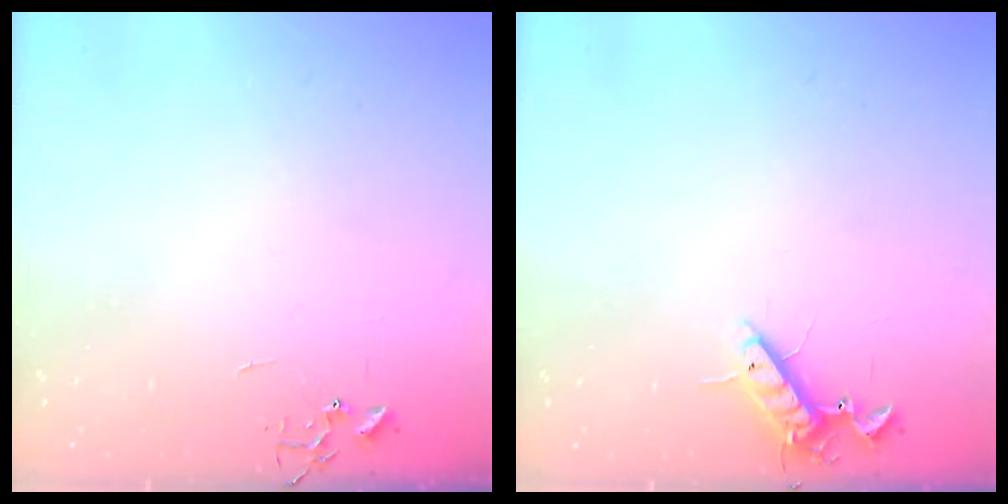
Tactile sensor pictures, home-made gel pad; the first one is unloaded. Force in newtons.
{"total": 10.0, "press": 9.8, "slide": 1.5}